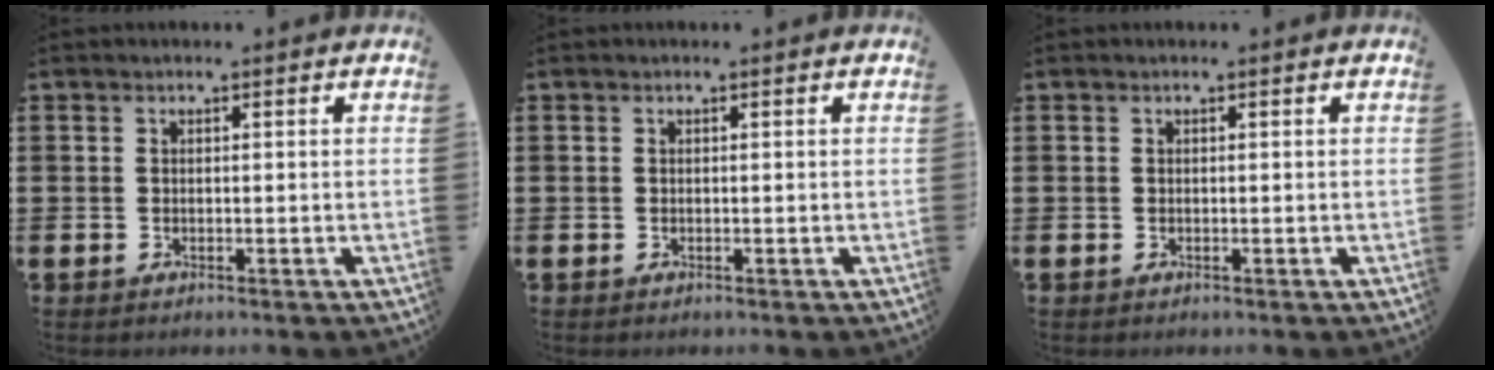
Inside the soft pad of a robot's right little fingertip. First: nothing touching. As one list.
[{"total": 0.0}, {"total": 0.0}]